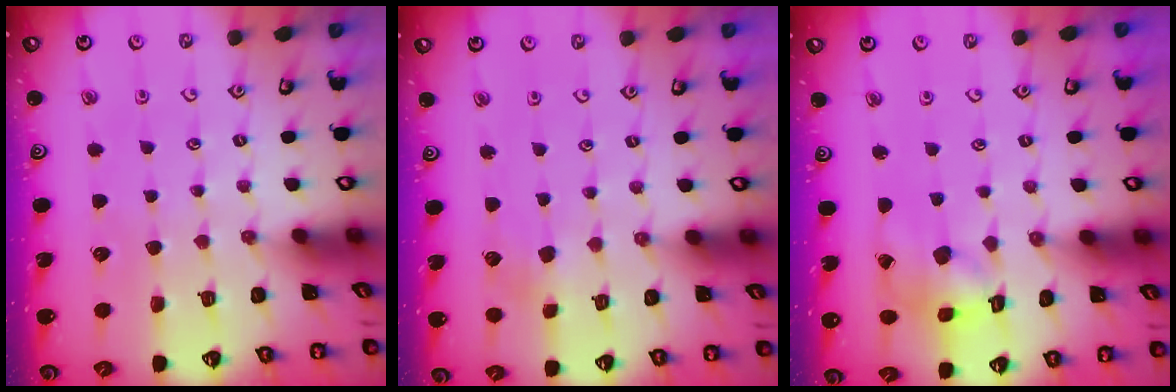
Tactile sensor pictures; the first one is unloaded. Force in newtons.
{"total": 2.4, "press": 2.3, "slide": 0.4}
{"total": 9.3, "press": 9.3, "slide": 1.0}